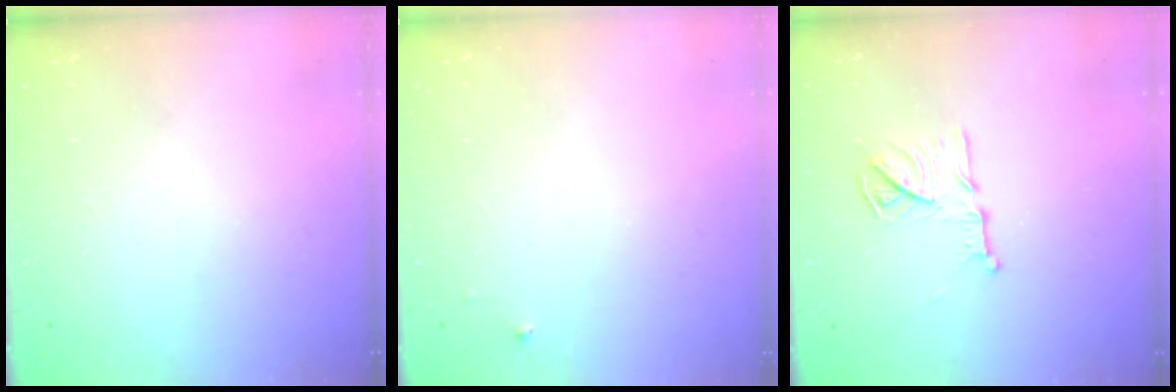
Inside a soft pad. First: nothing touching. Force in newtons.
{"total": 2.5, "press": 2.5, "slide": 0.4}
{"total": 12.5, "press": 12.5, "slide": 0.8}